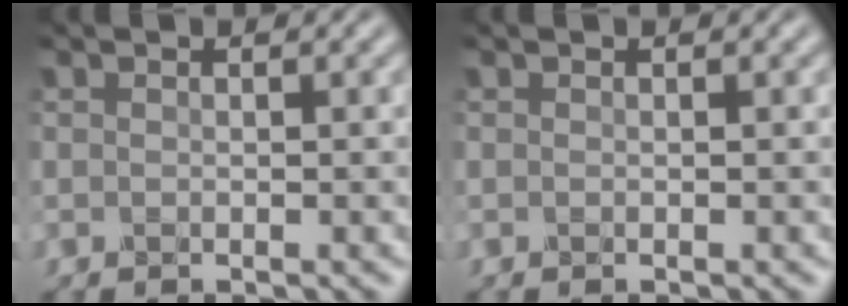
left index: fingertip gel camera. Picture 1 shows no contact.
{"total": 0.0}